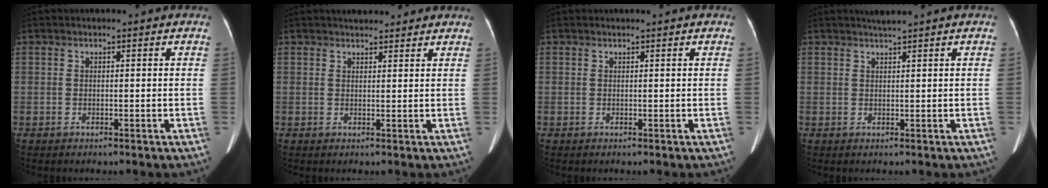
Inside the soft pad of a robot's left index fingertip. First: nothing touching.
{"total": 6.9, "force": [6.2, 2.0, 2.2], "torque": [-0.020, 0.022, 0.075]}
{"total": 1.2, "force": [1.1, 0.2, 0.2], "torque": [-0.010, 0.015, 0.018]}
{"total": 2.0, "force": [1.8, -0.4, 0.8], "torque": [-0.011, 0.006, 0.033]}